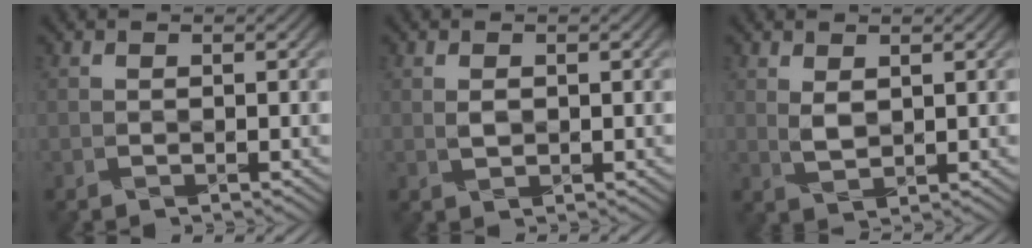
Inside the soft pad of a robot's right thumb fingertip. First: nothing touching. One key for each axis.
{"total": 0.9, "fx": 0.2, "fy": 0.6, "fz": 0.6, "tx": -0.013, "ty": -0.003, "tz": 0.009}
{"total": 1.8, "fx": 1.1, "fy": 0.9, "fz": 1.1, "tx": -0.030, "ty": -0.005, "tz": 0.028}